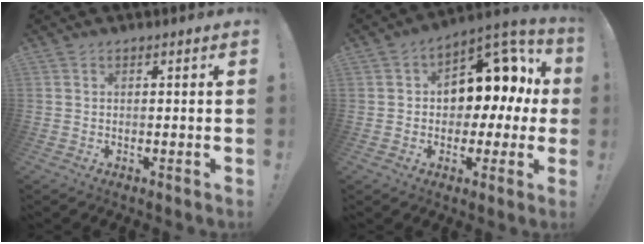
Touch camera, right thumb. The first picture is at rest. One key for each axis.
{"total": 10.9, "fx": 3.0, "fy": 7.6, "fz": 7.3, "tx": -0.092, "ty": -0.029, "tz": 0.052}